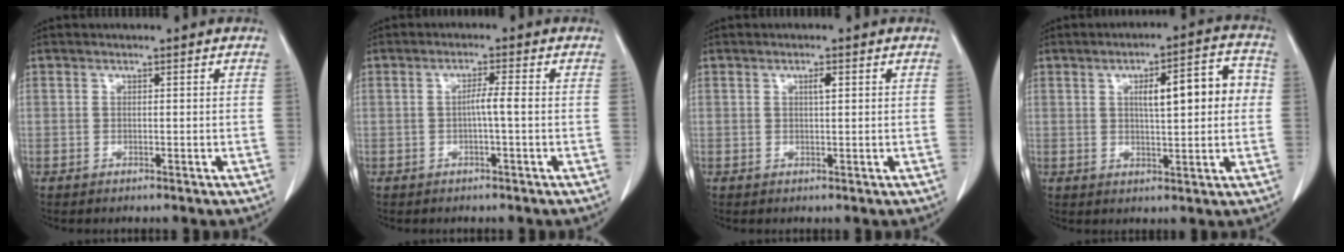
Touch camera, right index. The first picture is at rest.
{"total": 2.4, "force": [-0.3, -0.3, 2.4], "torque": [-0.040, 0.002, -0.006]}
{"total": 1.4, "force": [0.5, 0.2, 1.2], "torque": [-0.022, 0.001, 0.008]}
{"total": 10.1, "force": [1.6, 2.3, 9.7], "torque": [-0.137, 0.028, 0.025]}